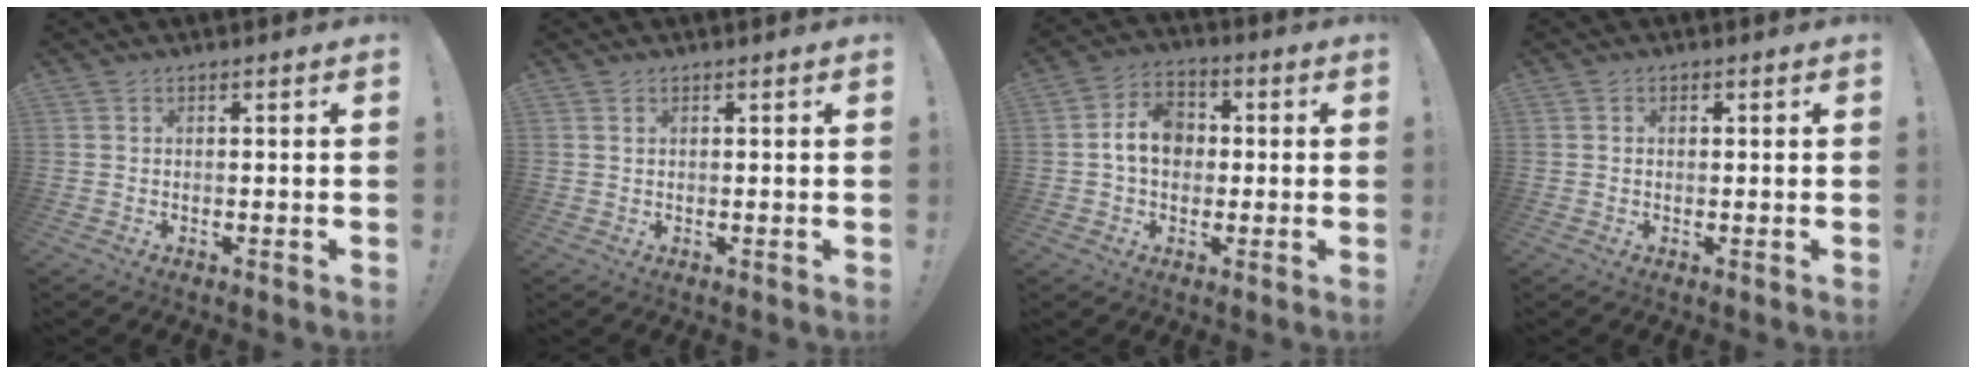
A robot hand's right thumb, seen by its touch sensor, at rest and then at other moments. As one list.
[{"total": 0.9, "force": [0.5, 0.5, 0.6], "torque": [-0.019, 0.004, 0.011]}, {"total": 10.3, "force": [0.5, 8.1, 6.3], "torque": [-0.101, 0.013, 0.013]}, {"total": 0.6, "force": [0.2, 0.4, 0.3], "torque": [0.002, -0.002, 0.001]}]